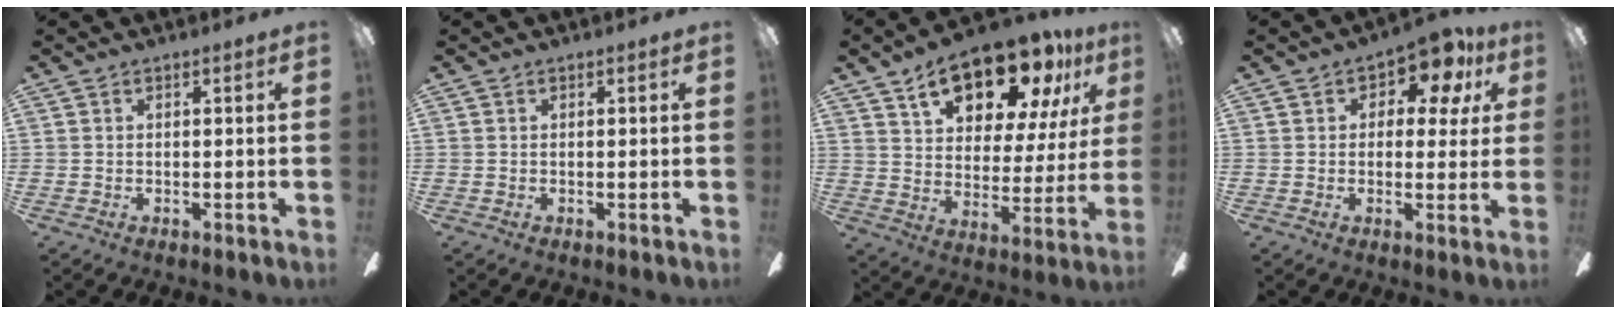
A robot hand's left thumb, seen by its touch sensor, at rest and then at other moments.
{"total": 0.0}
{"total": 18.1, "force": [12.6, 8.3, 10.1], "torque": [-0.156, -0.068, 0.215]}
{"total": 8.7, "force": [4.5, 5.1, 5.5], "torque": [-0.066, -0.016, 0.074]}